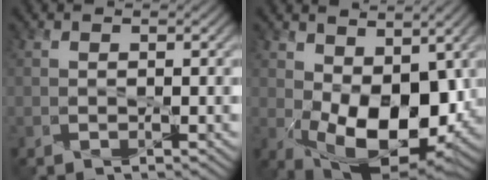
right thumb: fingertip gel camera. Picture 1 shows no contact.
{"total": 11.9, "force": [0.4, 7.1, 9.5], "torque": [-0.175, -0.024, 0.013]}